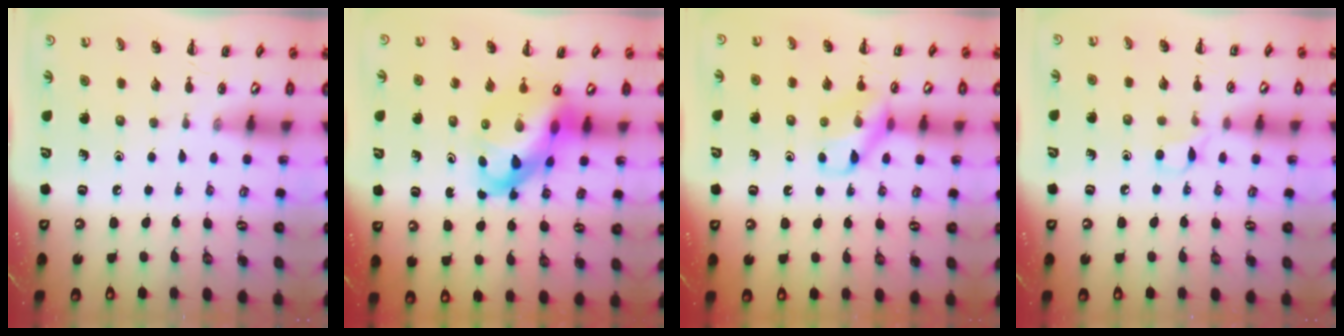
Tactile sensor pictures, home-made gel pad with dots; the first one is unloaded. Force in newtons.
{"total": 13.3, "press": 12.8, "slide": 3.8}
{"total": 11.9, "press": 11.9, "slide": 1.0}
{"total": 3.7, "press": 3.6, "slide": 0.8}